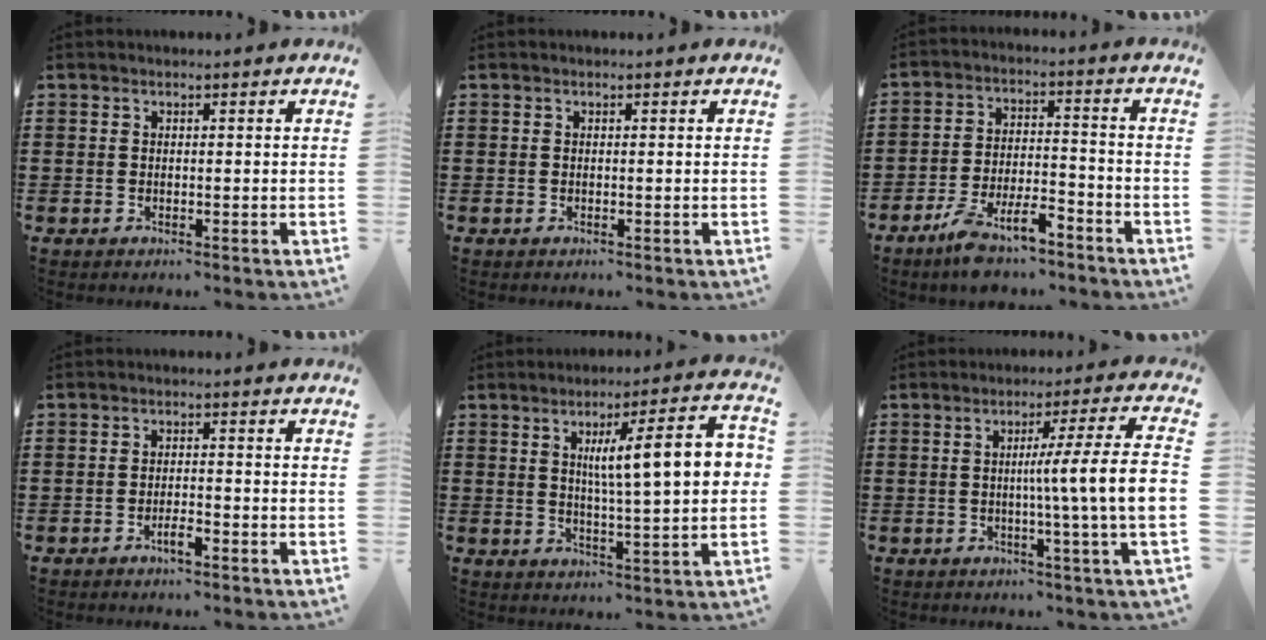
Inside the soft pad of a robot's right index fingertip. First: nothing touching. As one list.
[{"total": 0.0}, {"total": 6.8, "force": [-5.3, 1.9, 3.8], "torque": [-0.081, 0.008, -0.101]}, {"total": 2.6, "force": [-1.7, 0.4, 1.9], "torque": [-0.033, 0.000, -0.032]}, {"total": 11.0, "force": [2.5, 1.5, 10.6], "torque": [-0.182, 0.005, 0.034]}, {"total": 9.3, "force": [-0.4, -0.9, 9.2], "torque": [-0.151, -0.016, -0.019]}]